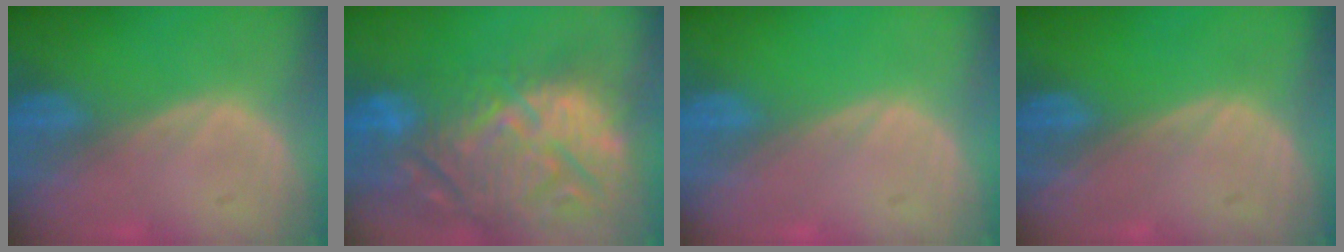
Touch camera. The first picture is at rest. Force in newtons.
{"total": 15.3, "press": 13.0, "slide": 8.0}
{"total": 0.0}
{"total": 0.0}